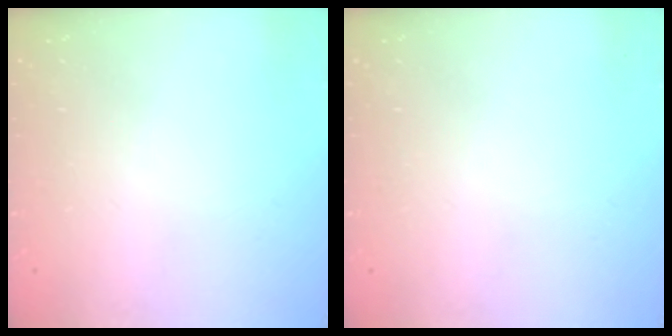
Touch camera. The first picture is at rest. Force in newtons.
{"total": 0.0}